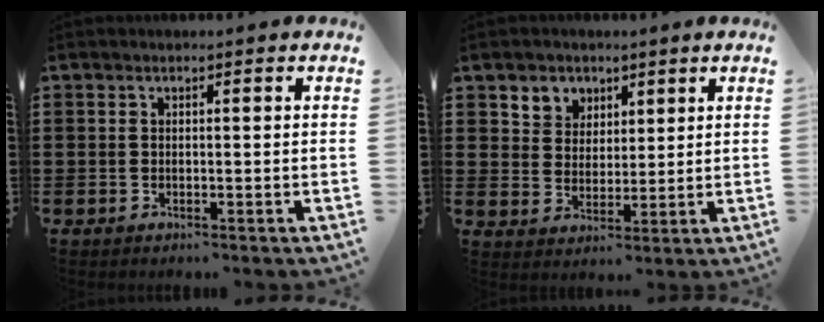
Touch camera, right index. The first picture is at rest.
{"total": 4.3, "force": [2.6, 3.4, -0.2], "torque": [-0.019, 0.005, 0.047]}